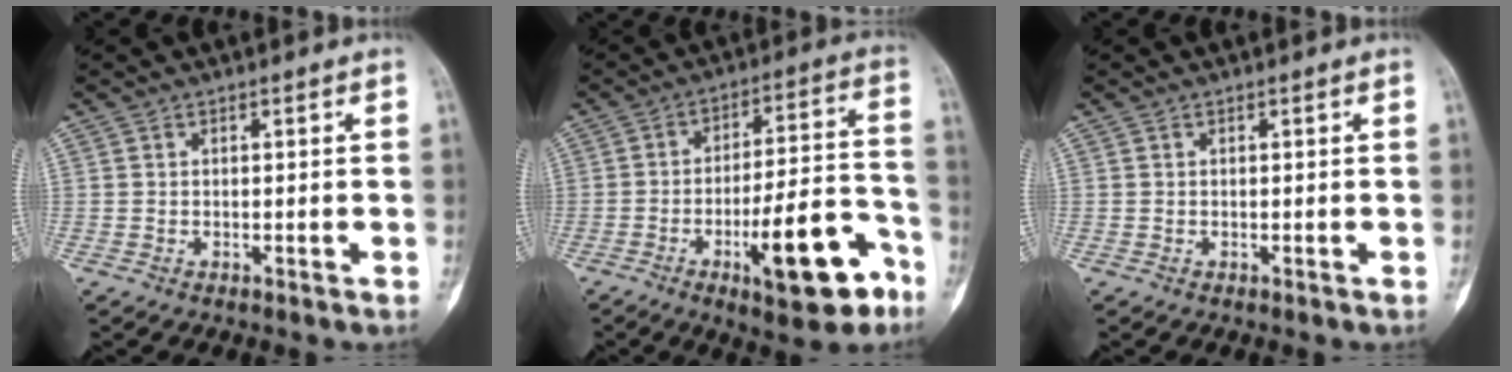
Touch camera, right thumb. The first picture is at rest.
{"total": 17.3, "force": [-8.2, 5.6, 14.2], "torque": [-0.195, 0.055, -0.114]}
{"total": 0.0}